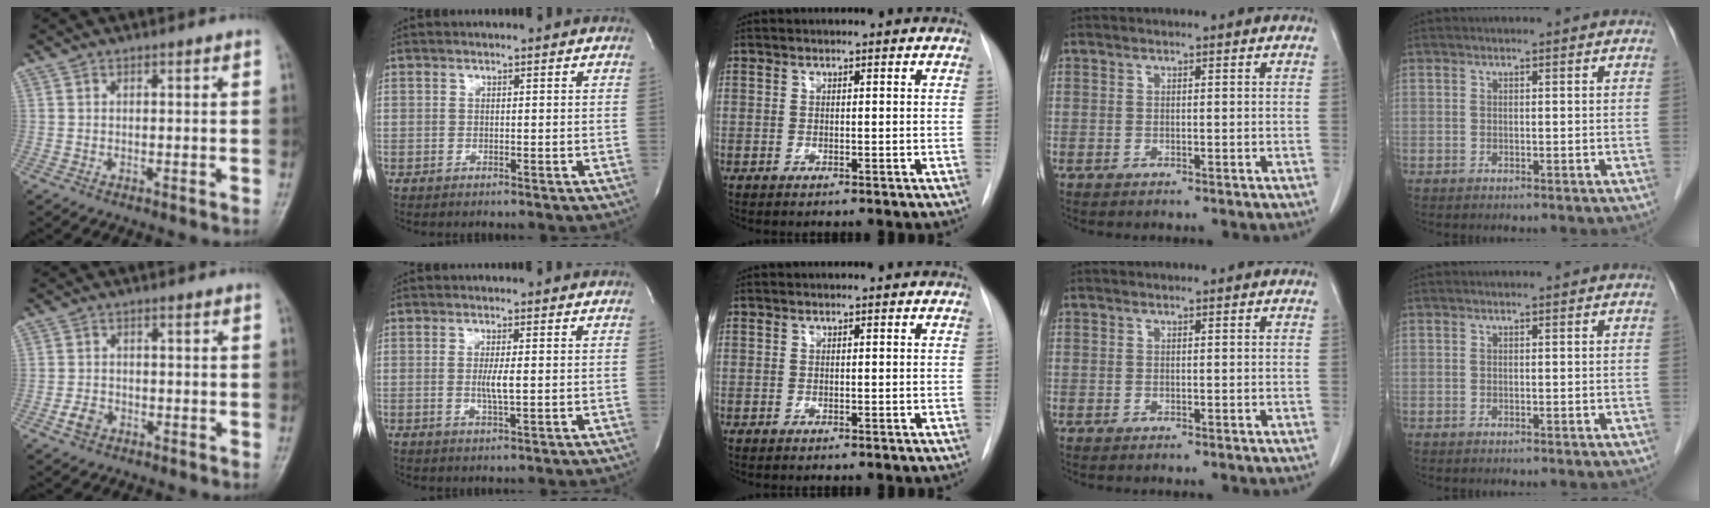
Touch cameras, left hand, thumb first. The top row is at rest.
{"thumb": {"total": 2.7, "force": [-1.3, 2.0, 1.4], "torque": [-0.024, 0.007, -0.024]}, "index": {"total": 2.8, "force": [-0.5, 0.0, 2.8], "torque": [-0.058, -0.010, -0.006]}}